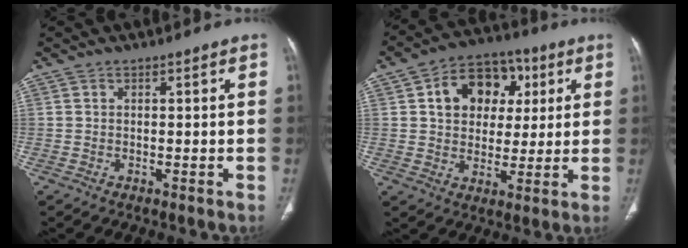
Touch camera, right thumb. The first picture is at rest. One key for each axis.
{"total": 13.8, "fx": 4.0, "fy": 10.5, "fz": 8.0, "tx": -0.086, "ty": 0.007, "tz": 0.058}